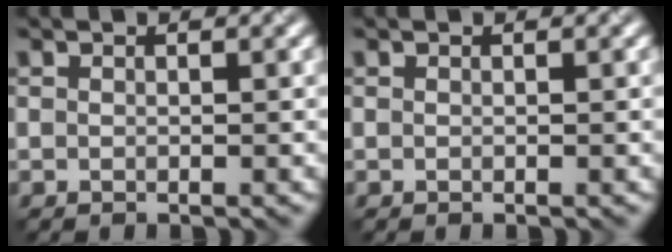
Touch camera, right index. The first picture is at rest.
{"total": 0.0}